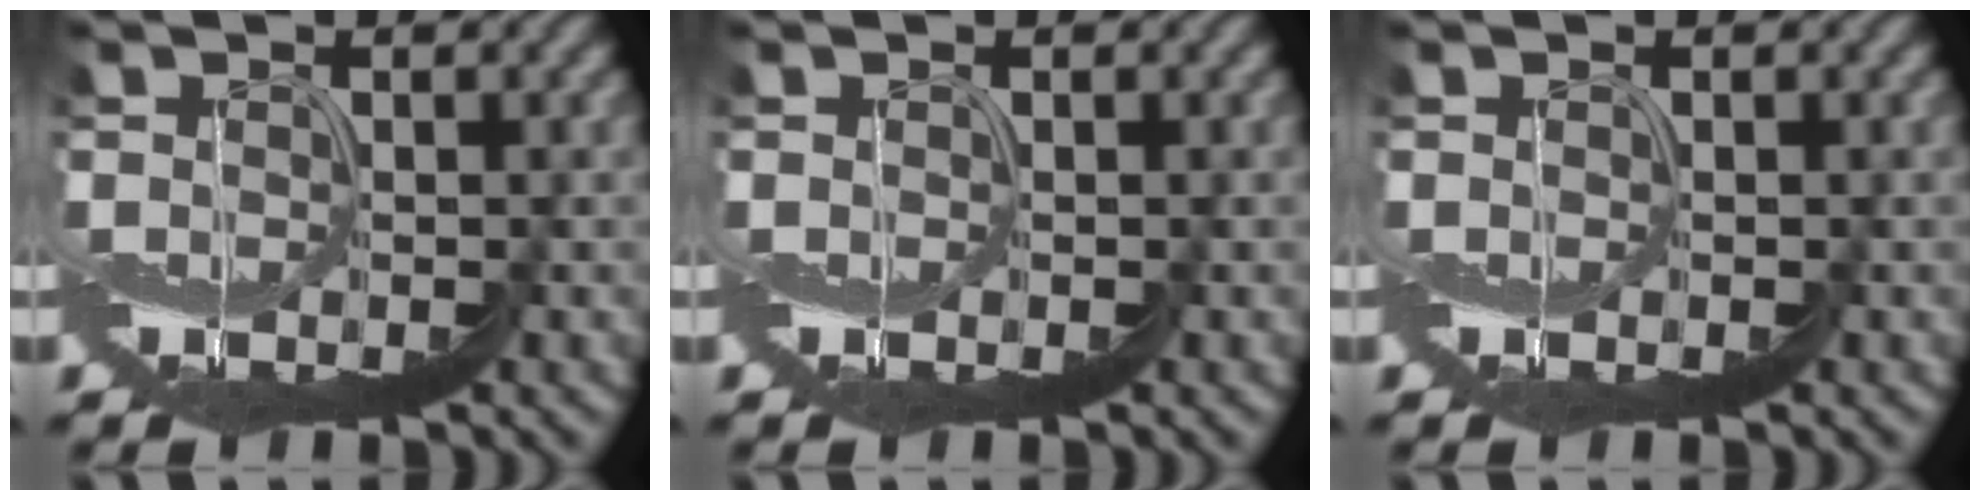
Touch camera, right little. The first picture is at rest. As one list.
[{"total": 0.0}, {"total": 0.0}]